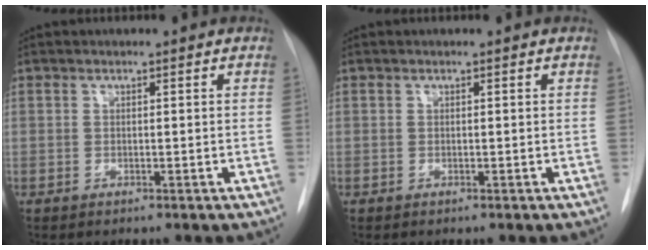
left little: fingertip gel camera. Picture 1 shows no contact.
{"total": 0.0}